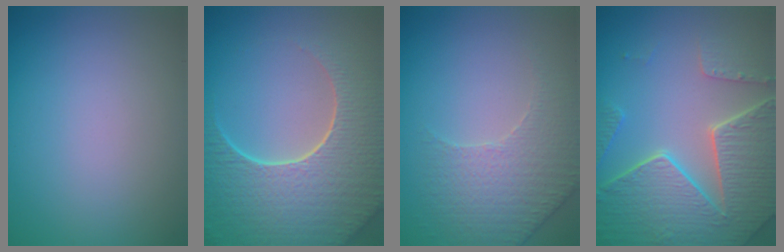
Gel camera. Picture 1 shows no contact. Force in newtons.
{"total": 9.2, "press": 6.5, "slide": 6.5}
{"total": 2.6, "press": 2.4, "slide": 1.0}
{"total": 8.3, "press": 6.1, "slide": 5.6}